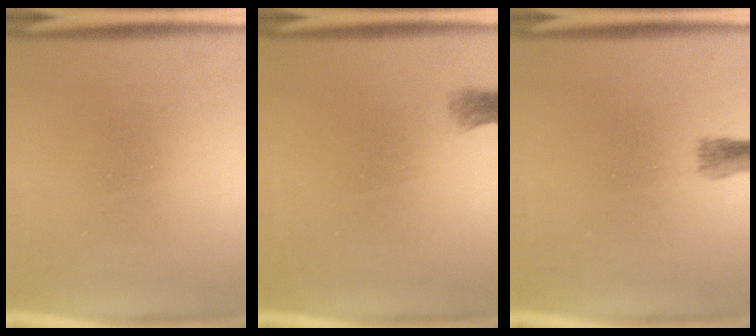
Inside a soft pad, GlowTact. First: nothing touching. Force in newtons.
{"total": 1.1}
{"total": 1.8}